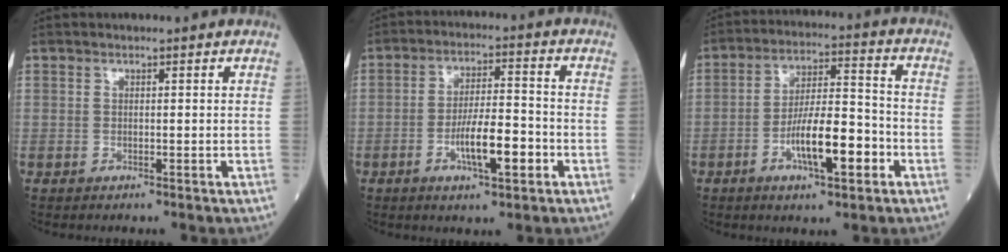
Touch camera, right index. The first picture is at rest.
{"total": 8.4, "force": [-3.1, 1.8, 7.6], "torque": [-0.135, 0.005, -0.051]}
{"total": 10.8, "force": [-4.1, 2.5, 9.7], "torque": [-0.170, 0.011, -0.070]}